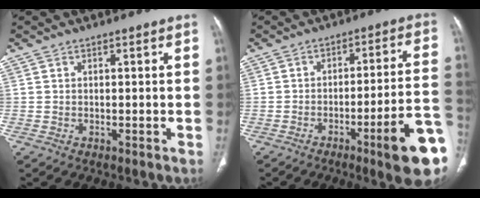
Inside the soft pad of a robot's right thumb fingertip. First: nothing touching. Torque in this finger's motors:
{"motor_torque": [2.94, 1.51, 1.29, -1.48, 0.55]}